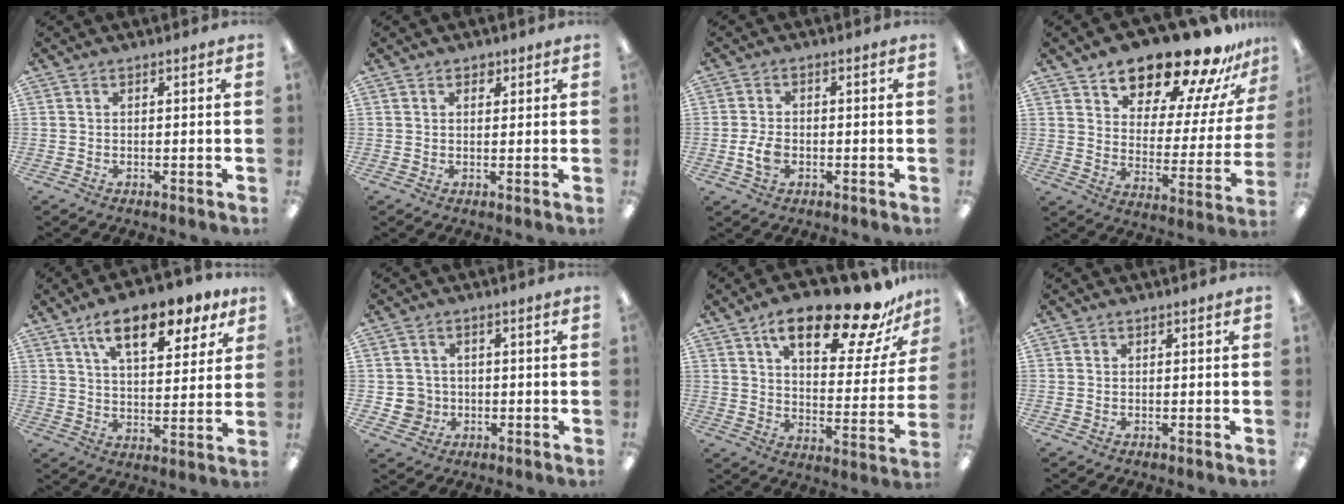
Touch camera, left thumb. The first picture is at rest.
{"total": 1.9, "force": [1.3, 1.2, 0.8], "torque": [0.000, -0.004, 0.019]}
{"total": 4.8, "force": [-1.2, 3.1, 3.4], "torque": [-0.076, 0.003, -0.024]}
{"total": 20.6, "force": [18.0, 6.2, 8.0], "torque": [-0.115, -0.139, 0.300]}
{"total": 13.4, "force": [8.8, 5.2, 8.6], "torque": [-0.131, -0.034, 0.149]}
{"total": 4.6, "force": [-0.5, 4.6, 0.7], "torque": [-0.011, 0.009, -0.005]}
{"total": 20.8, "force": [14.0, 7.2, 13.6], "torque": [-0.199, -0.081, 0.225]}
{"total": 0.0}